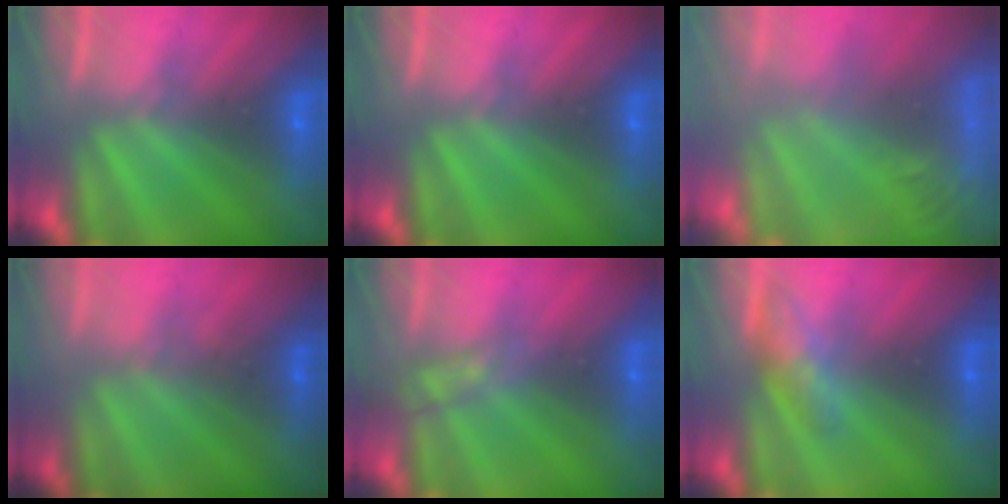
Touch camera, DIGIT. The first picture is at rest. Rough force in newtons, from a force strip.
{"total": 0.0}
{"total": 5.8}
{"total": 1.8}
{"total": 2.8}
{"total": 2.7}